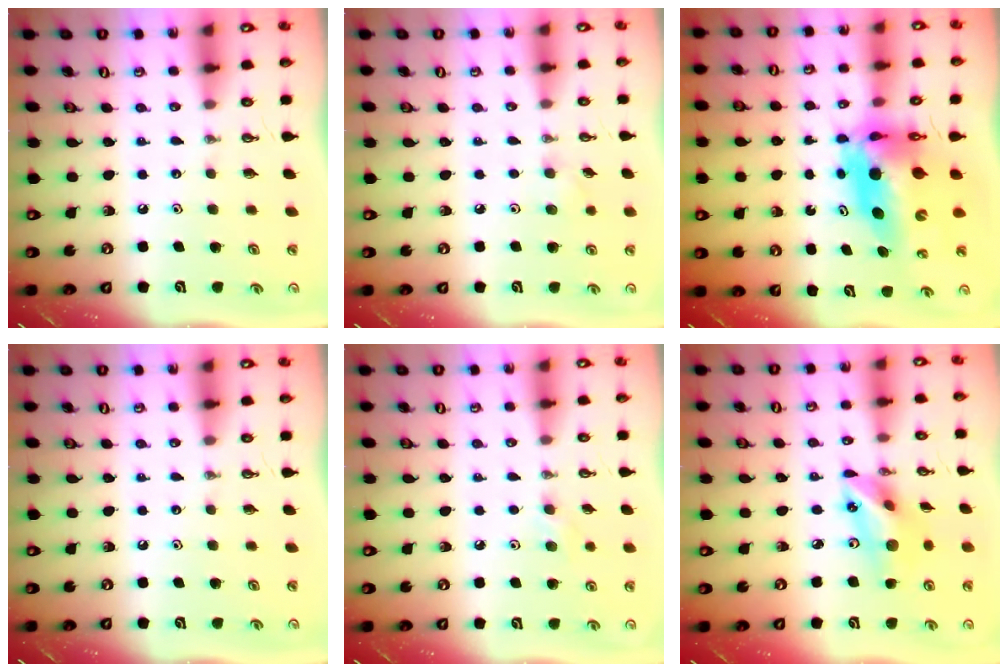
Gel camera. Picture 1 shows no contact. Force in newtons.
{"total": 5.3, "press": 5.1, "slide": 1.2}
{"total": 11.1, "press": 11.1, "slide": 0.9}
{"total": 0.0}
{"total": 7.2, "press": 6.2, "slide": 3.7}
{"total": 15.5, "press": 15.1, "slide": 3.3}